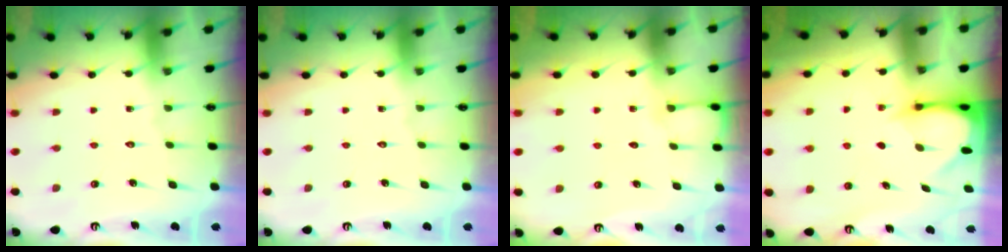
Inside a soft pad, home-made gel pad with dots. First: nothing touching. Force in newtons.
{"total": 0.0}
{"total": 3.1, "press": 3.1, "slide": 0.4}
{"total": 3.4, "press": 3.4, "slide": 0.3}